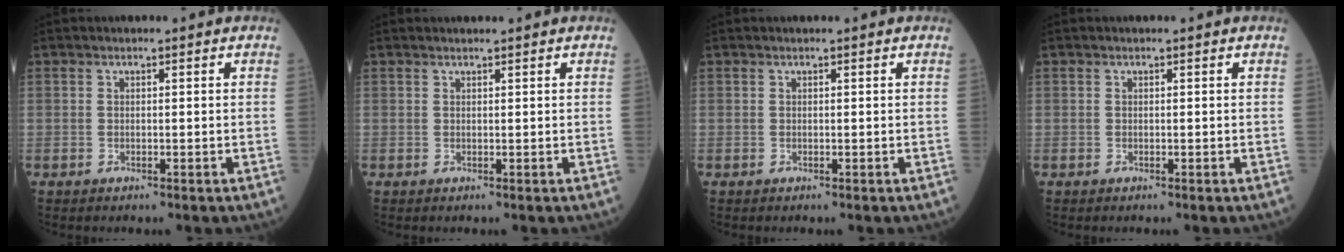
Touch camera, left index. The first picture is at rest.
{"total": 0.9, "force": [0.9, -0.1, 0.2], "torque": [-0.008, 0.005, 0.017]}
{"total": 0.0}
{"total": 0.0}